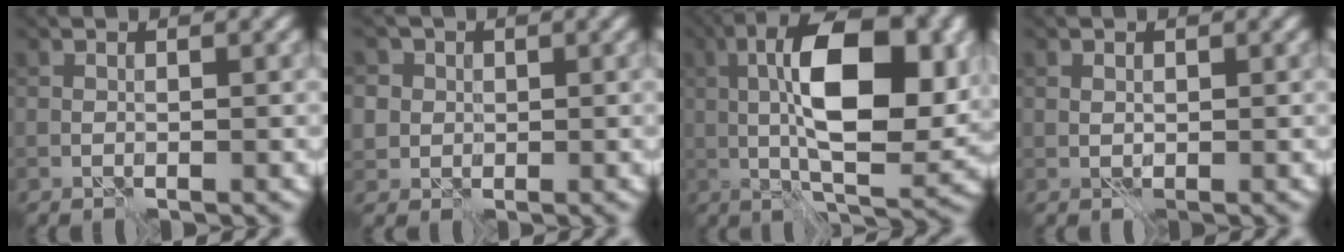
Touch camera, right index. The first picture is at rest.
{"total": 4.0, "force": [1.4, 3.5, 1.3], "torque": [-0.020, 0.015, 0.015]}
{"total": 11.9, "force": [1.4, 4.6, 10.9], "torque": [-0.176, 0.009, 0.022]}
{"total": 0.7, "force": [0.2, 0.6, 0.3], "torque": [-0.004, 0.003, 0.003]}